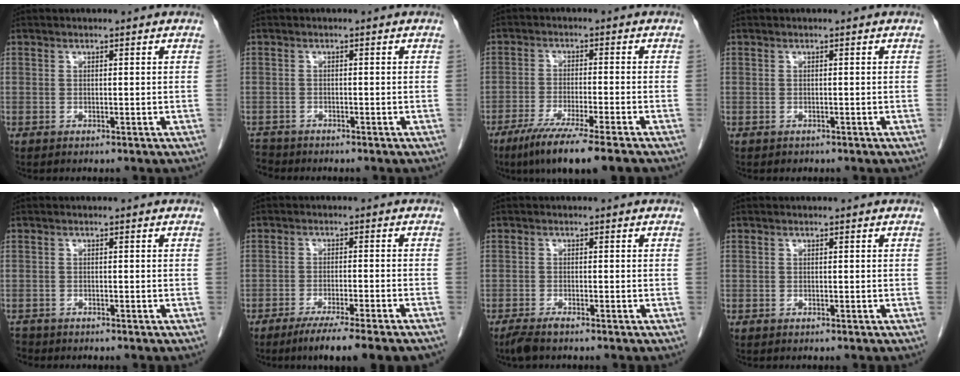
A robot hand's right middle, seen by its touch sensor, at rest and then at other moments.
{"total": 2.4, "force": [-2.3, 0.6, -0.3], "torque": [0.002, -0.009, -0.043]}
{"total": 10.2, "force": [-7.4, -0.6, 7.0], "torque": [-0.115, -0.030, -0.120]}
{"total": 0.6, "force": [-0.5, 0.3, 0.1], "torque": [-0.013, -0.001, -0.005]}
{"total": 1.7, "force": [-1.6, 0.5, -0.1], "torque": [-0.002, -0.004, -0.027]}
{"total": 10.7, "force": [-8.5, -0.1, 6.5], "torque": [-0.081, -0.024, -0.126]}
{"total": 2.5, "force": [-2.0, 0.3, 1.4], "torque": [-0.030, -0.007, -0.038]}
{"total": 0.0}